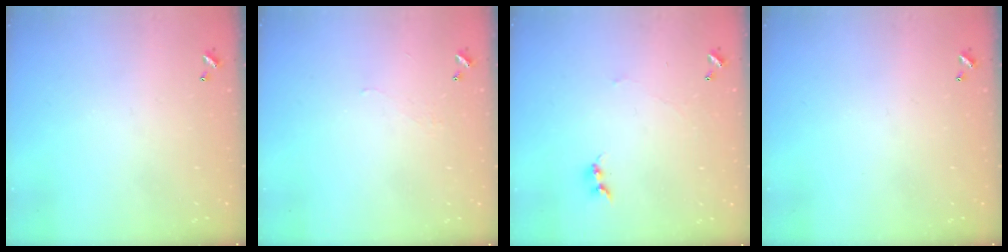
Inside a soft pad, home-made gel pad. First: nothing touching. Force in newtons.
{"total": 2.3, "press": 2.2, "slide": 0.5}
{"total": 1.1, "press": 1.0, "slide": 0.5}
{"total": 0.0}